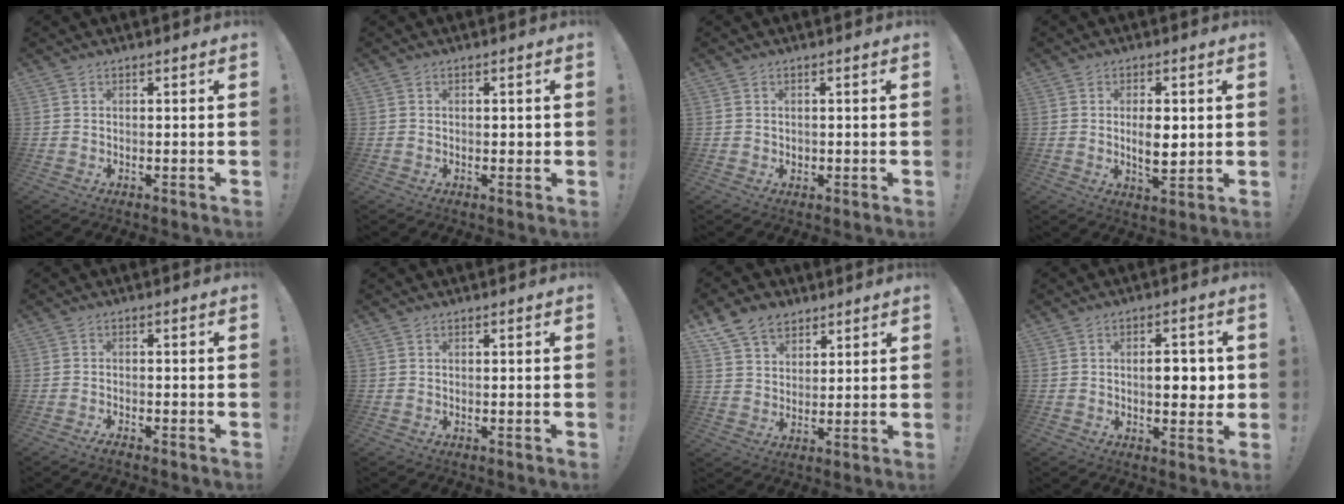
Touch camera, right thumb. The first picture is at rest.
{"total": 1.0, "force": [0.0, 0.7, 0.7], "torque": [-0.004, 0.000, -0.001]}
{"total": 0.9, "force": [0.2, 0.9, 0.2], "torque": [-0.003, 0.001, 0.003]}
{"total": 6.9, "force": [0.4, 3.2, 6.1], "torque": [-0.093, -0.011, 0.001]}
{"total": 2.1, "force": [-1.9, 0.2, 0.8], "torque": [-0.007, 0.006, -0.033]}
{"total": 0.0}
{"total": 9.9, "force": [6.6, 6.5, 3.4], "torque": [-0.053, -0.037, 0.129]}
{"total": 6.1, "force": [0.2, 2.9, 5.4], "torque": [-0.068, 0.000, -0.005]}